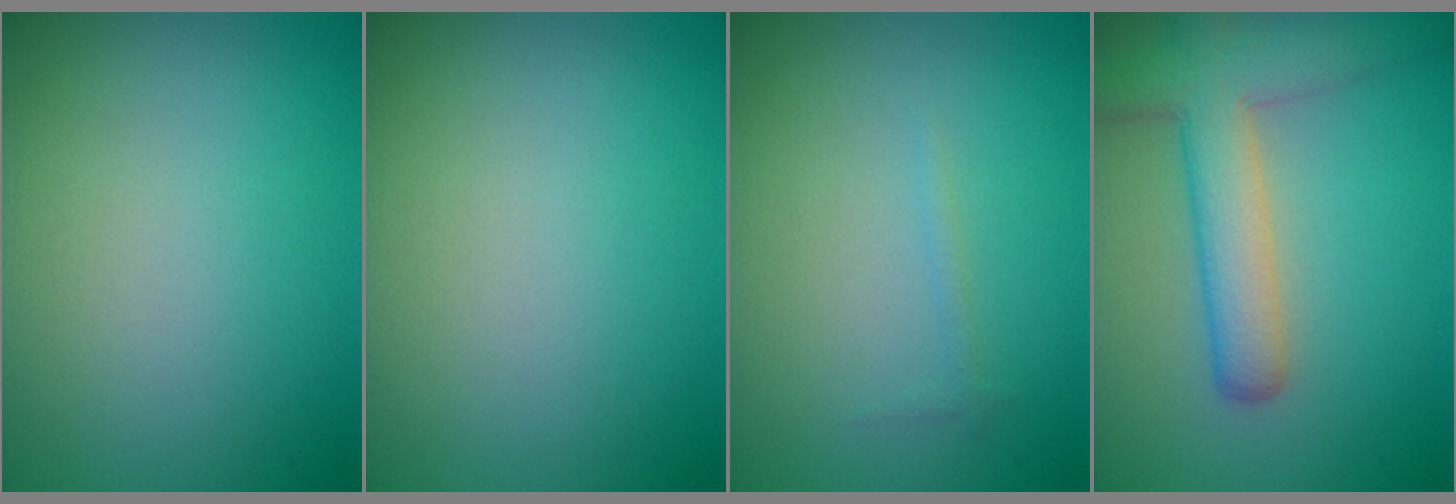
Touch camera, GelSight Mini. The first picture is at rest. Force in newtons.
{"total": 0.0}
{"total": 0.5, "press": 0.5, "slide": 0.1}
{"total": 5.4, "press": 5.4, "slide": 0.4}